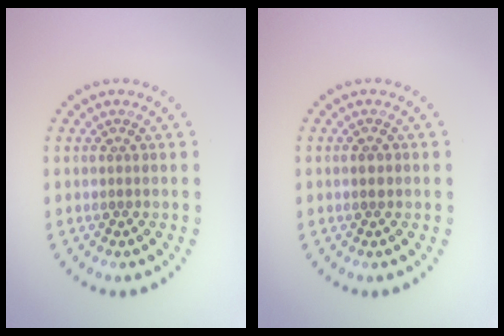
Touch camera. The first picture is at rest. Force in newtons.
{"total": 1.0, "press": 1.0, "slide": 0.1}